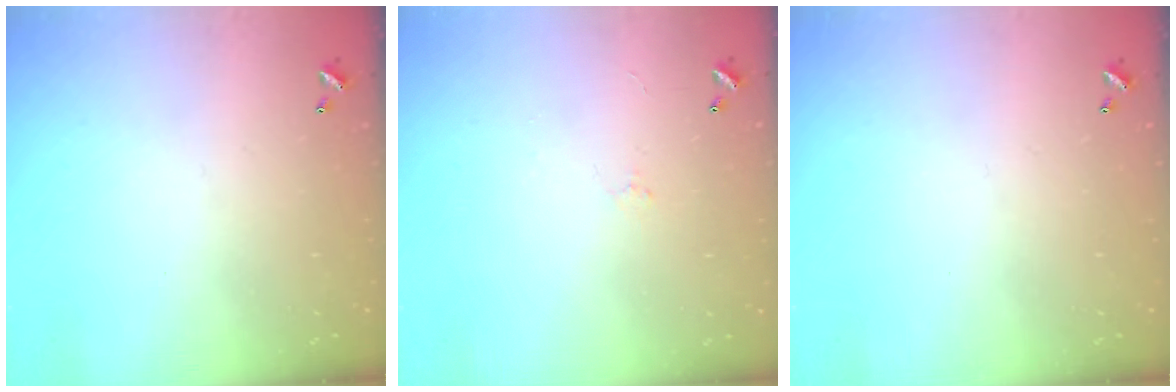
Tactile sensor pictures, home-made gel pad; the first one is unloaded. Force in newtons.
{"total": 0.5, "press": 0.1, "slide": 0.5}
{"total": 0.0}